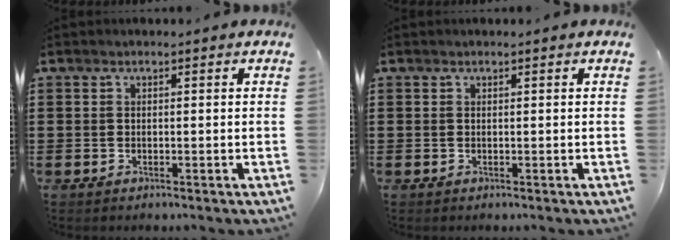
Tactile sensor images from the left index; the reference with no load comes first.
{"total": 0.0}